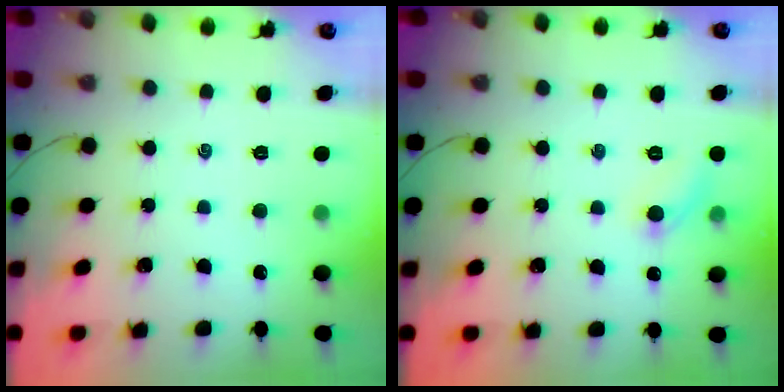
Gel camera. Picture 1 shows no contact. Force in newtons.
{"total": 6.9, "press": 6.7, "slide": 1.6}